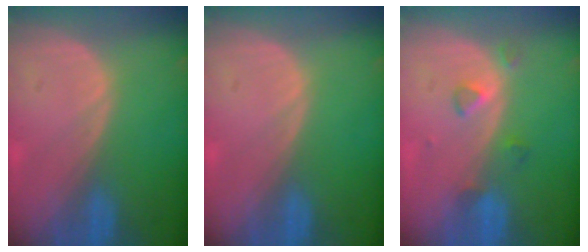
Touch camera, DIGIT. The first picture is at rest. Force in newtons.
{"total": 0.0}
{"total": 3.0, "press": 2.8, "slide": 0.9}